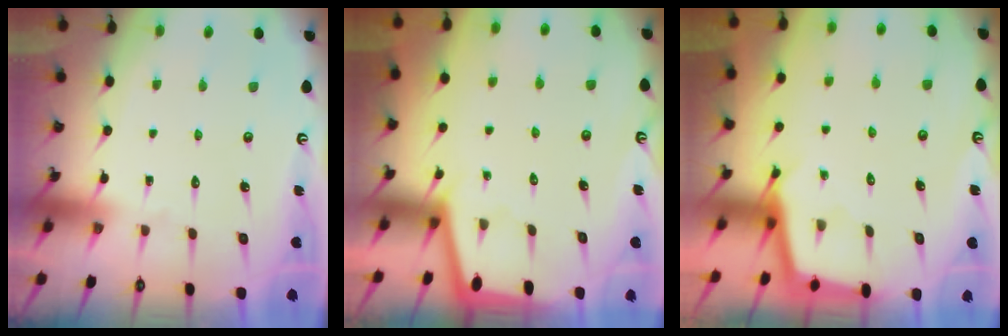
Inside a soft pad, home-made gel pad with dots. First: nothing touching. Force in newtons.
{"total": 1.3, "press": 1.3, "slide": 0.2}
{"total": 2.3, "press": 2.3, "slide": 0.2}